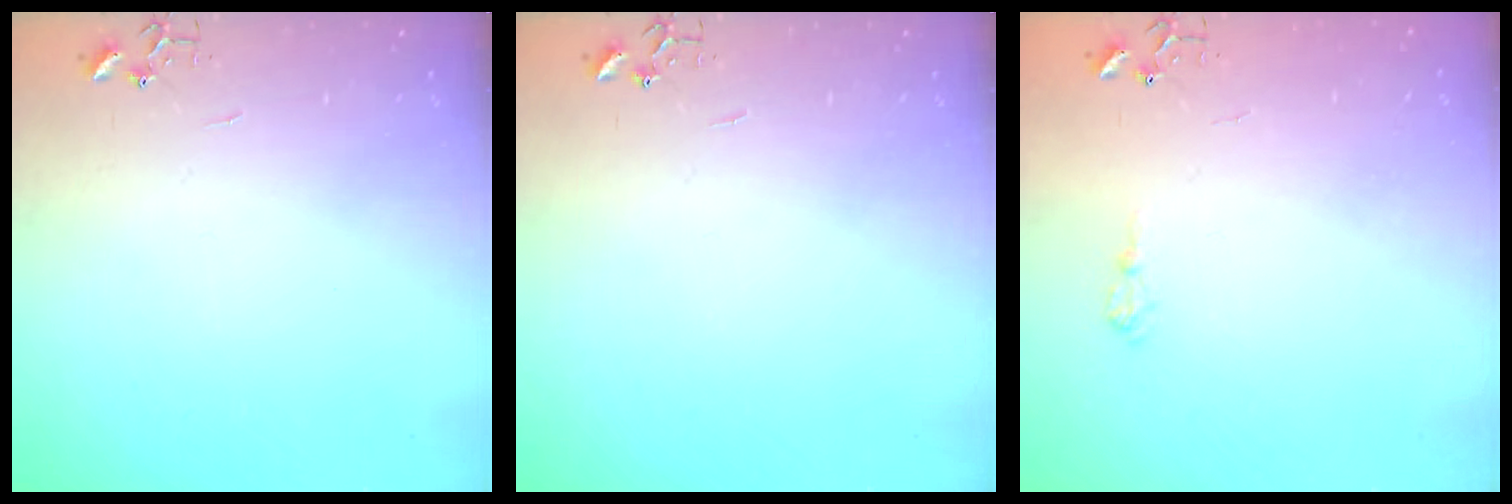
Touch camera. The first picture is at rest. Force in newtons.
{"total": 0.0}
{"total": 6.5, "press": 6.5, "slide": 0.9}